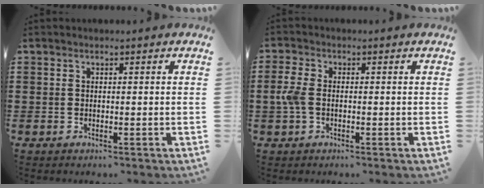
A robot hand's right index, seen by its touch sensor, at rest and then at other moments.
{"total": 3.6, "force": [-0.3, 2.1, 3.0], "torque": [-0.088, -0.004, -0.015]}